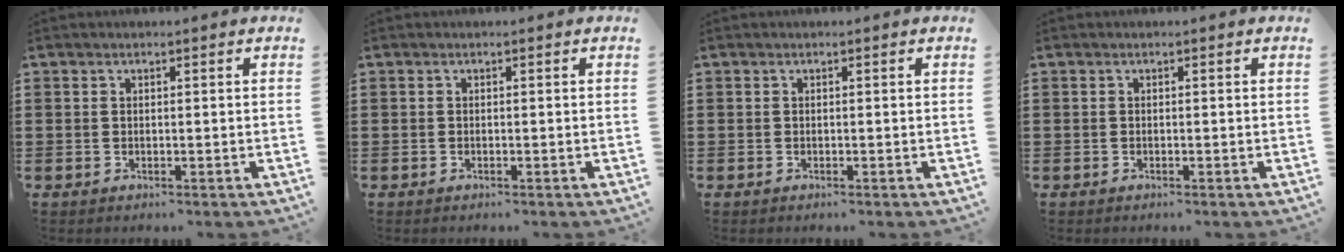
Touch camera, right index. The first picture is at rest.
{"total": 0.0}
{"total": 0.0}
{"total": 0.0}